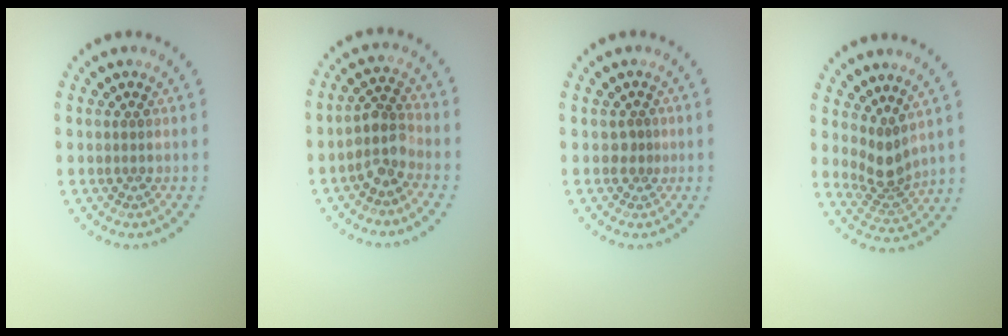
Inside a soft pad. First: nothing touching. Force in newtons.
{"total": 2.8, "press": 2.2, "slide": 1.8}
{"total": 0.8, "press": 0.5, "slide": 0.7}
{"total": 2.9, "press": 2.1, "slide": 2.0}